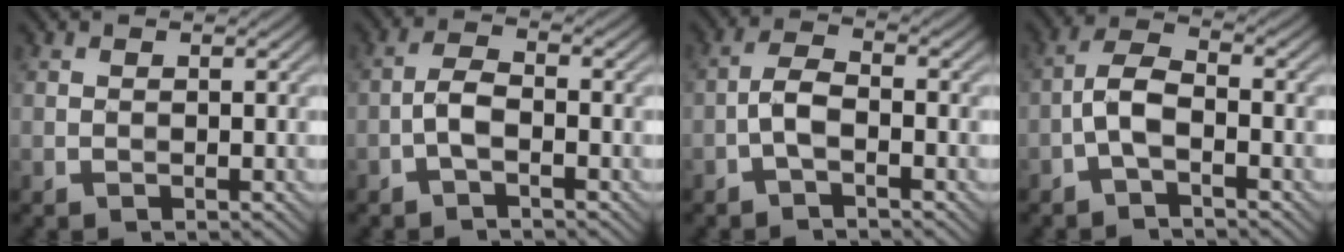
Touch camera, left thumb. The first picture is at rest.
{"total": 2.9, "force": [-1.4, 1.0, 2.3], "torque": [-0.051, 0.007, -0.036]}
{"total": 3.1, "force": [-1.5, 1.1, 2.5], "torque": [-0.054, 0.008, -0.039]}
{"total": 4.1, "force": [-1.9, 1.5, 3.3], "torque": [-0.065, 0.013, -0.049]}